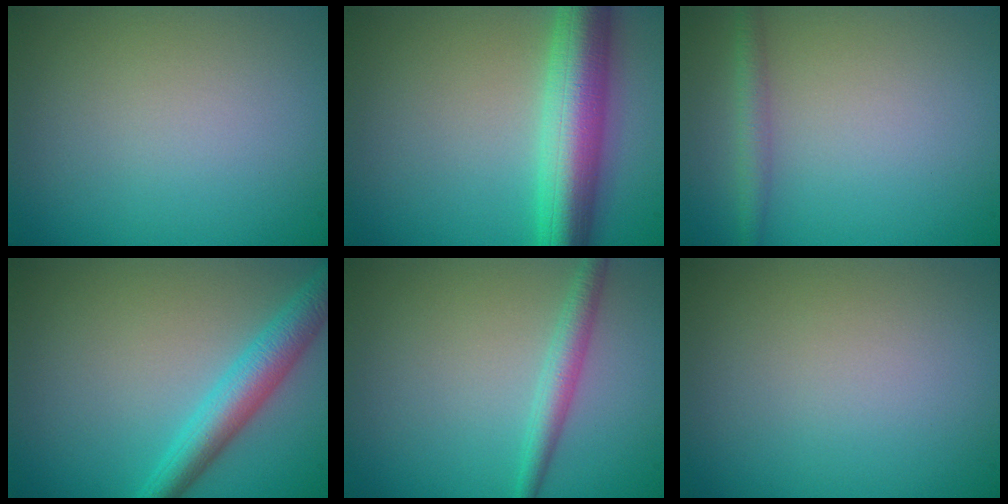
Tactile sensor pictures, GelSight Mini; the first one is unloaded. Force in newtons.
{"total": 7.8, "press": 7.8, "slide": 0.3}
{"total": 1.7, "press": 1.7, "slide": 0.1}
{"total": 4.4, "press": 4.4, "slide": 0.1}
{"total": 2.3, "press": 2.3, "slide": 0.0}
{"total": 0.0}